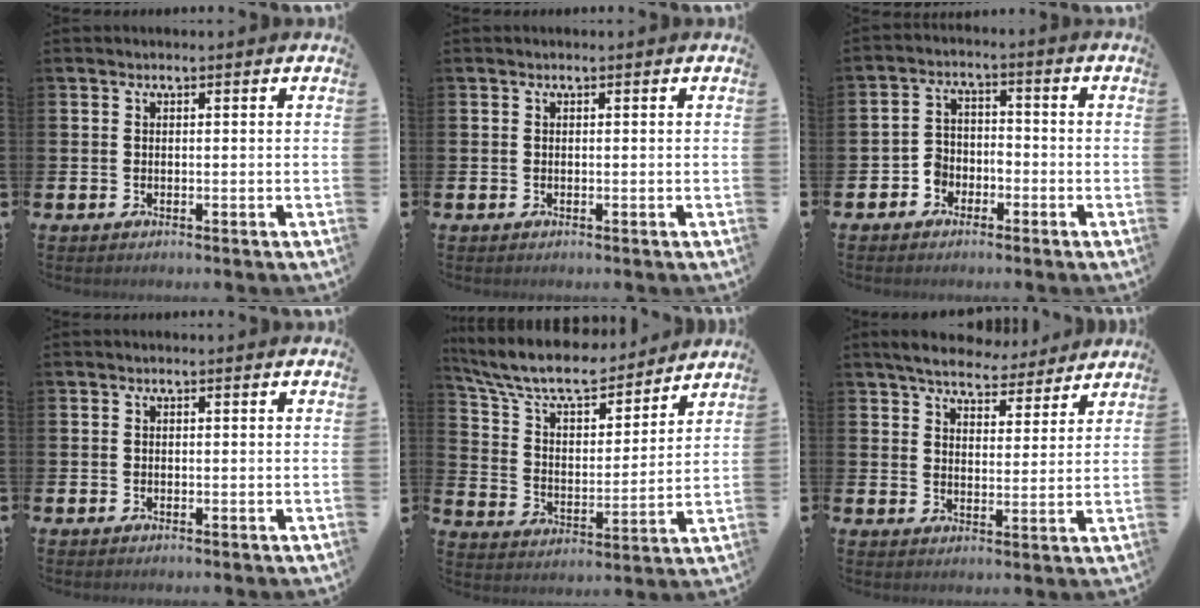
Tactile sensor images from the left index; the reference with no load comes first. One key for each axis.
{"total": 0.0}
{"total": 3.3, "fx": -2.5, "fy": 2.2, "fz": 0.5, "tx": -0.018, "ty": 0.003, "tz": -0.055}
{"total": 0.0}
{"total": 9.7, "fx": 8.7, "fy": 2.5, "fz": 3.4, "tx": -0.096, "ty": -0.060, "tz": 0.149}
{"total": 6.3, "fx": 5.9, "fy": 1.6, "fz": 1.2, "tx": -0.030, "ty": -0.037, "tz": 0.102}